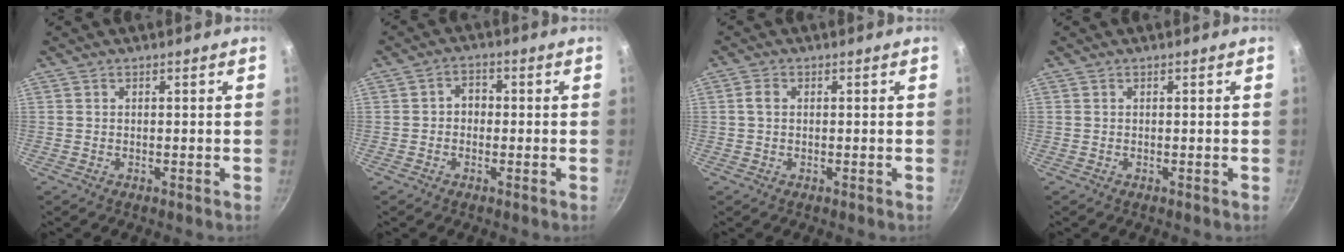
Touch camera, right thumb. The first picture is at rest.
{"total": 3.1, "force": [-0.3, 2.6, 1.7], "torque": [-0.007, 0.010, -0.012]}
{"total": 1.9, "force": [0.2, 1.4, 1.2], "torque": [-0.021, 0.005, 0.002]}
{"total": 0.0}